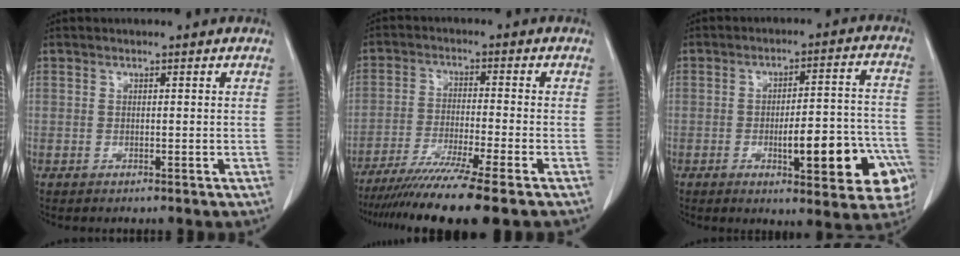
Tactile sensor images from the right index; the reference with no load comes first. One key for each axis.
{"total": 13.1, "fx": -10.4, "fy": -1.8, "fz": 7.8, "tx": -0.120, "ty": -0.043, "tz": -0.166}
{"total": 15.4, "fx": -5.5, "fy": 4.0, "fz": 13.8, "tx": -0.121, "ty": 0.030, "tz": -0.060}